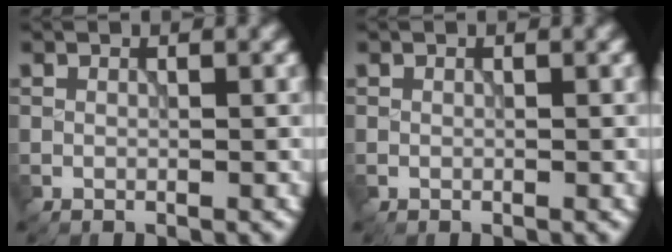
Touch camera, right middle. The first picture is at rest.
{"total": 0.0}